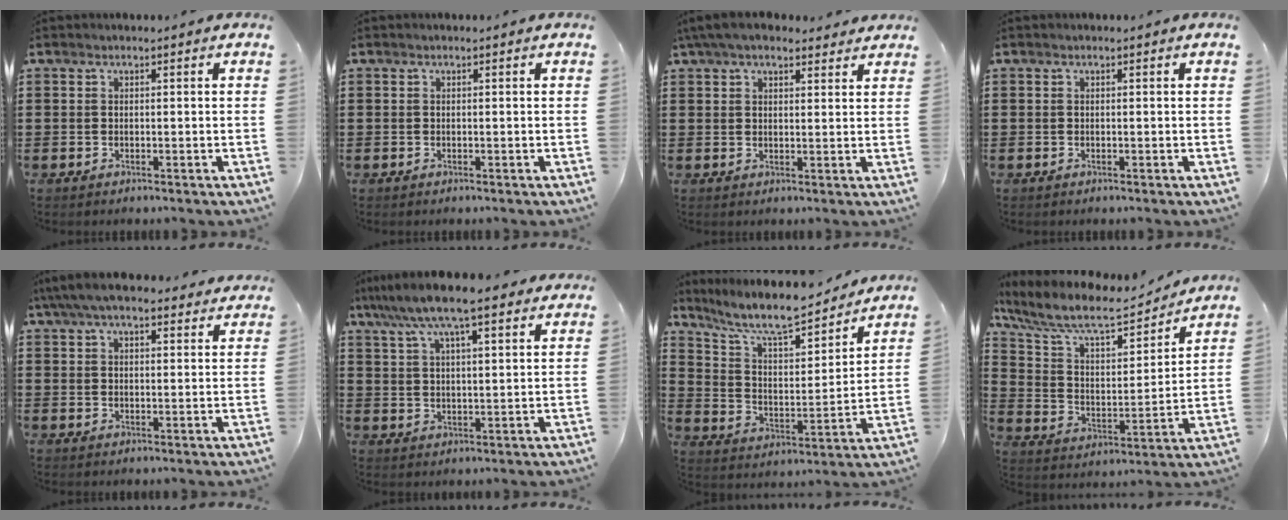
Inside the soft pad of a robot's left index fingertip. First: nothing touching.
{"total": 0.0}
{"total": 5.2, "force": [4.2, 1.5, 2.5], "torque": [-0.061, 0.000, 0.079]}
{"total": 0.0}
{"total": 6.4, "force": [5.3, 1.5, 3.2], "torque": [-0.076, -0.006, 0.099]}
{"total": 9.4, "force": [7.1, 1.7, 5.9], "torque": [-0.132, -0.011, 0.126]}
{"total": 9.4, "force": [8.2, 1.5, 4.3], "torque": [-0.110, -0.052, 0.138]}
{"total": 10.0, "force": [8.4, 2.3, 4.9], "torque": [-0.130, -0.049, 0.143]}